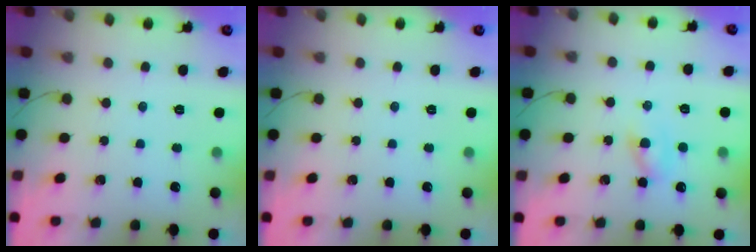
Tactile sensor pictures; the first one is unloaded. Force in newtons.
{"total": 0.0}
{"total": 2.8, "press": 2.5, "slide": 1.3}